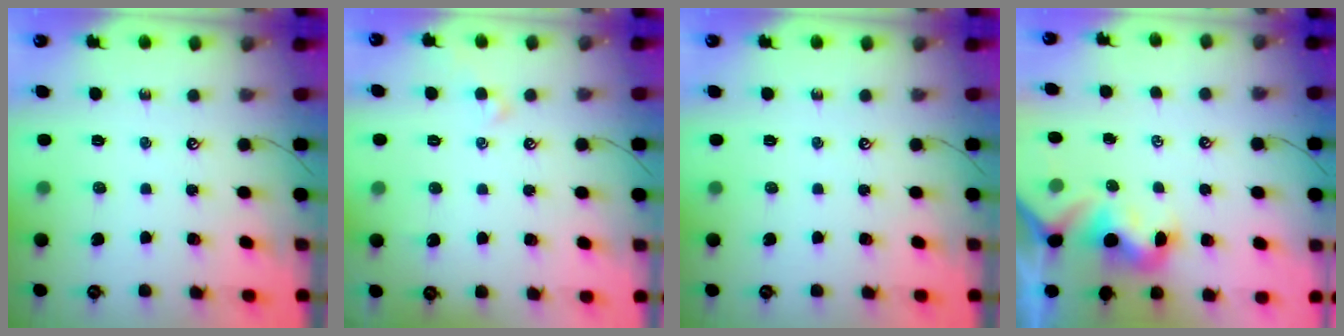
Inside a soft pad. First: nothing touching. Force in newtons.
{"total": 1.6, "press": 1.5, "slide": 0.4}
{"total": 0.0}
{"total": 1.6, "press": 1.5, "slide": 0.7}